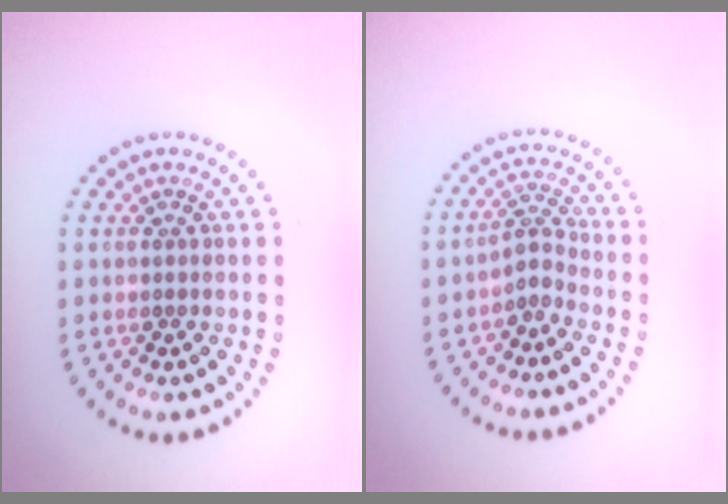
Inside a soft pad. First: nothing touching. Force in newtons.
{"total": 2.0, "press": 1.4, "slide": 1.5}